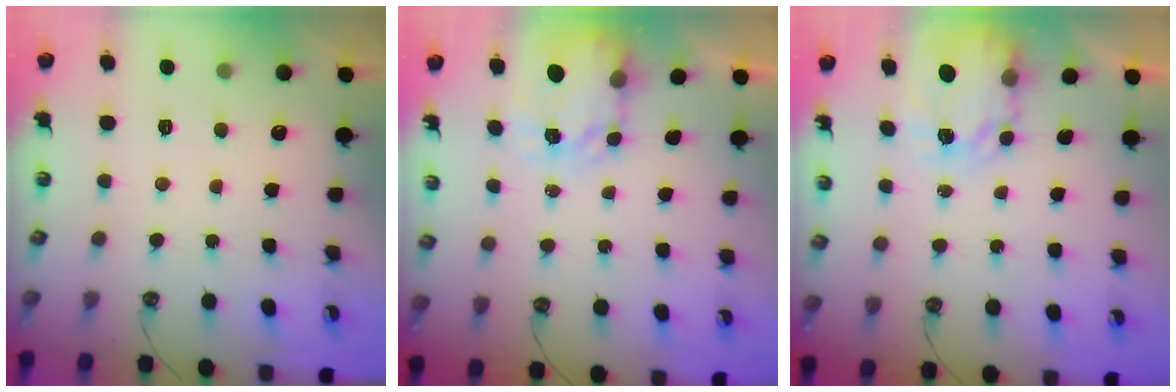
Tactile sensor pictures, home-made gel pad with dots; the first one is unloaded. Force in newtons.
{"total": 3.4, "press": 3.3, "slide": 0.5}
{"total": 3.9, "press": 3.9, "slide": 0.3}